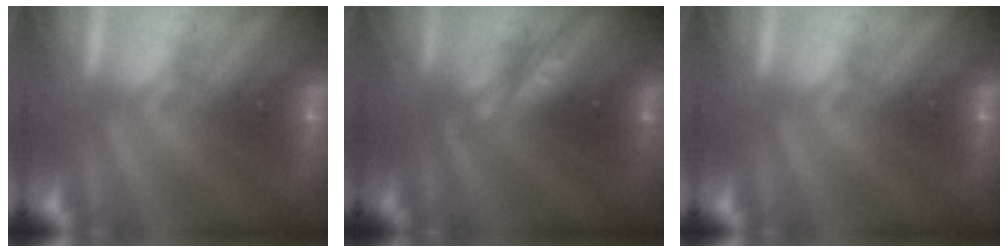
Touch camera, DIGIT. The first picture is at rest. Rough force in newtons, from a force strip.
{"total": 4.7}
{"total": 0.0}